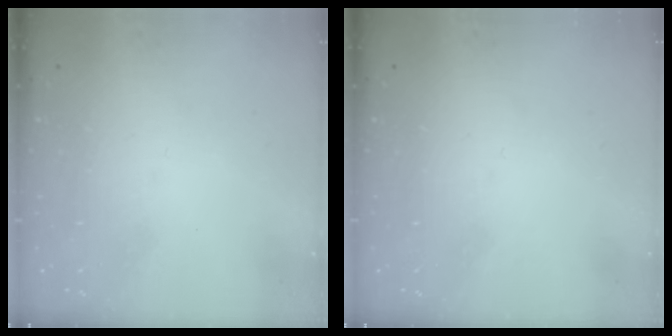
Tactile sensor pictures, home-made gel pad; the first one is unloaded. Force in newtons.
{"total": 0.0}